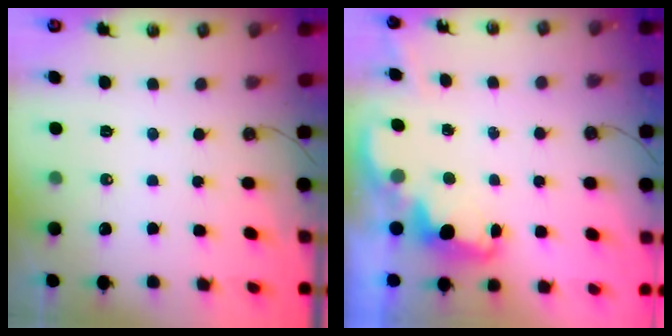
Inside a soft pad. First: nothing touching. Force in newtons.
{"total": 2.4, "press": 2.4, "slide": 0.6}